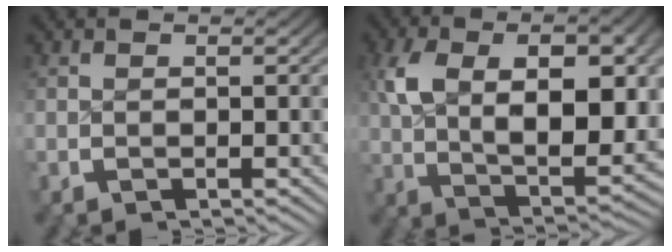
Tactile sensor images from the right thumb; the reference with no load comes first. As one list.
[{"total": 11.0, "force": [0.8, 6.1, 9.2], "torque": [-0.178, -0.030, 0.030]}]